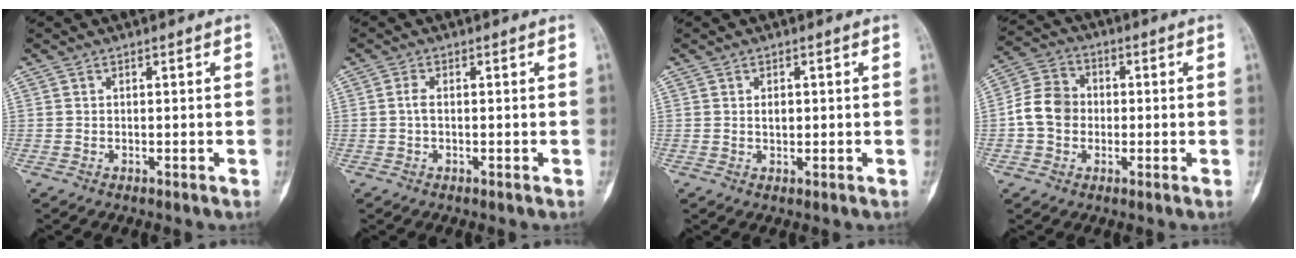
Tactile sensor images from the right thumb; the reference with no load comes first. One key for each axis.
{"total": 1.8, "fx": 0.0, "fy": 0.9, "fz": 1.5, "tx": -0.031, "ty": 0.002, "tz": -0.003}
{"total": 1.7, "fx": 0.3, "fy": 1.1, "fz": 1.3, "tx": -0.014, "ty": -0.001, "tz": 0.005}
{"total": 8.3, "fx": -0.7, "fy": 6.9, "fz": 4.4, "tx": -0.069, "ty": 0.024, "tz": -0.025}